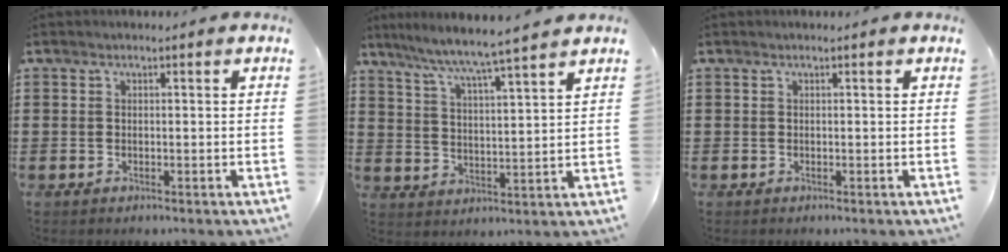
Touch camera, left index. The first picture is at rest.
{"total": 5.5, "force": [4.9, -1.2, 2.1], "torque": [-0.064, -0.040, 0.078]}
{"total": 0.0}